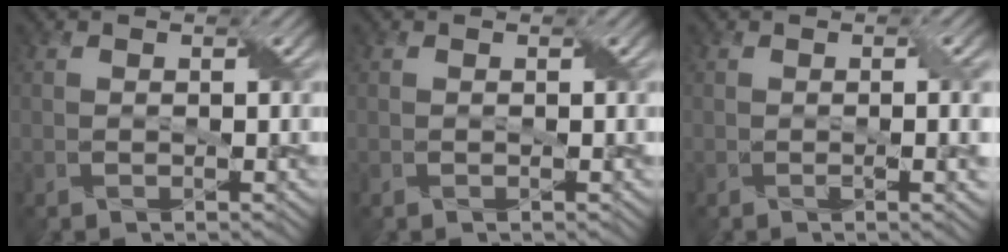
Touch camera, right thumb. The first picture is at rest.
{"total": 0.0}
{"total": 3.9, "force": [-0.2, 0.8, 3.8], "torque": [-0.056, 0.004, -0.003]}